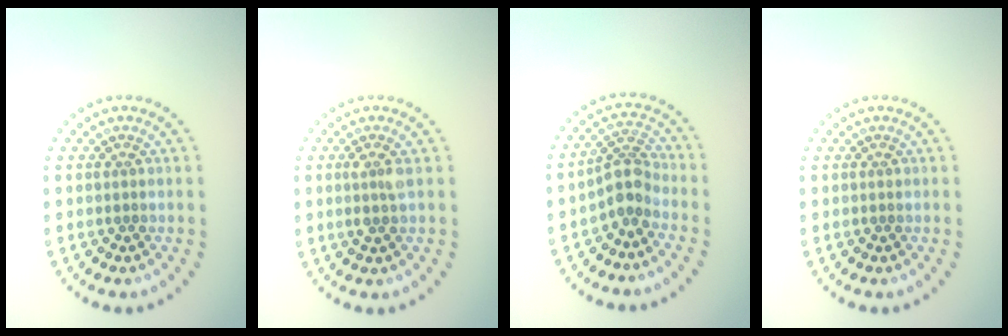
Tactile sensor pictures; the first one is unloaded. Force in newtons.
{"total": 1.7, "press": 1.5, "slide": 0.8}
{"total": 2.7, "press": 2.0, "slide": 1.9}
{"total": 0.0}